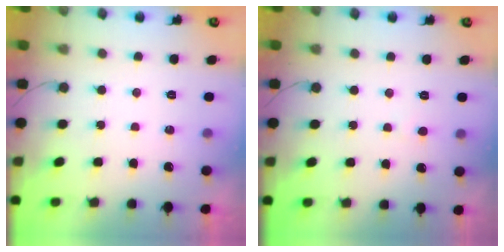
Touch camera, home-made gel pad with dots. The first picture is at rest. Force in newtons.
{"total": 2.0, "press": 2.0, "slide": 0.2}